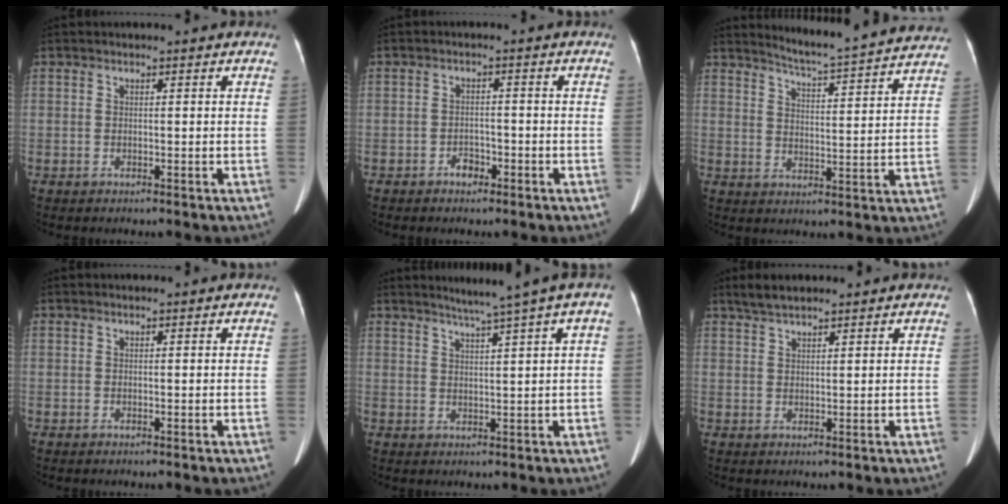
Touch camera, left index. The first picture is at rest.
{"total": 2.1, "force": [-1.6, 1.2, 0.8], "torque": [-0.009, 0.003, -0.028]}
{"total": 17.5, "force": [16.5, -0.5, 5.5], "torque": [-0.093, -0.046, 0.206]}
{"total": 0.0}
{"total": 6.4, "force": [3.9, -1.2, 4.9], "torque": [-0.072, 0.013, 0.057]}
{"total": 3.3, "force": [2.8, 0.6, 1.6], "torque": [-0.039, 0.015, 0.054]}